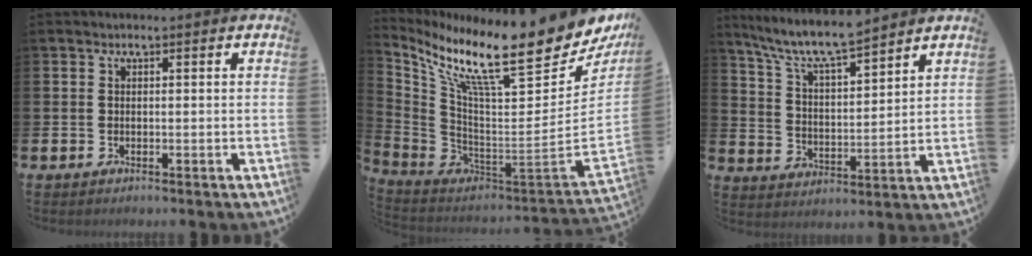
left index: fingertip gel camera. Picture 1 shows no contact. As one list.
[{"total": 13.8, "force": [10.0, 2.1, 9.2], "torque": [-0.175, -0.101, 0.160]}, {"total": 8.5, "force": [7.8, 0.9, 3.3], "torque": [-0.094, -0.045, 0.138]}]